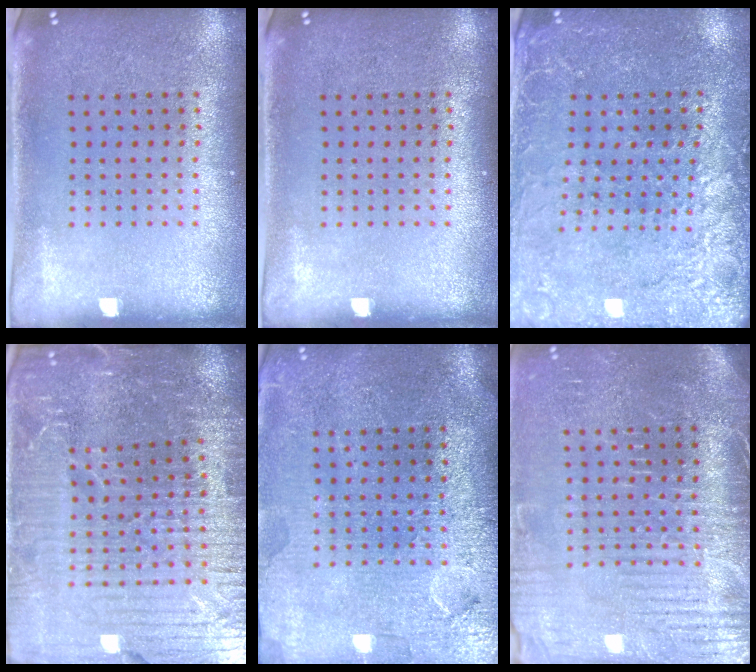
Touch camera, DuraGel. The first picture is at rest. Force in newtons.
{"total": 0.0}
{"total": 2.7, "press": 2.7, "slide": 0.3}
{"total": 5.8, "press": 5.3, "slide": 2.5}
{"total": 3.6, "press": 3.4, "slide": 1.4}
{"total": 4.3, "press": 4.0, "slide": 1.6}